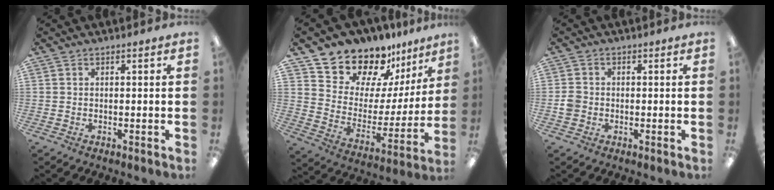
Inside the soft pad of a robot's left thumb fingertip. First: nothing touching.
{"total": 14.6, "force": [13.2, 6.2, 1.1], "torque": [-0.049, -0.128, 0.245]}
{"total": 2.6, "force": [-0.7, 2.4, 0.8], "torque": [-0.013, 0.004, -0.014]}